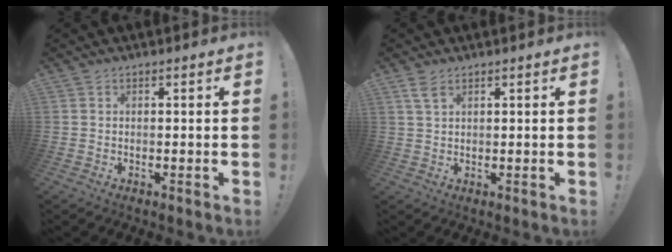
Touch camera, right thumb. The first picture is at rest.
{"total": 3.3, "force": [1.9, 1.4, 2.3], "torque": [-0.041, -0.003, 0.034]}